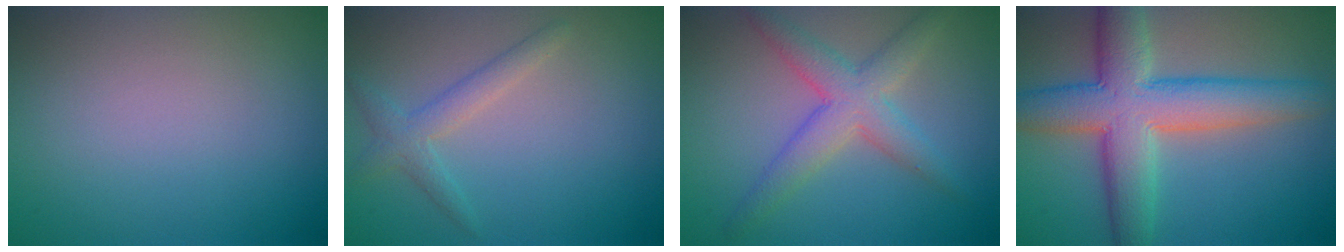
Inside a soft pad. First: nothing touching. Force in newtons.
{"total": 2.2, "press": 2.2, "slide": 0.1}
{"total": 4.5, "press": 4.5, "slide": 0.1}
{"total": 9.0, "press": 9.0, "slide": 0.2}